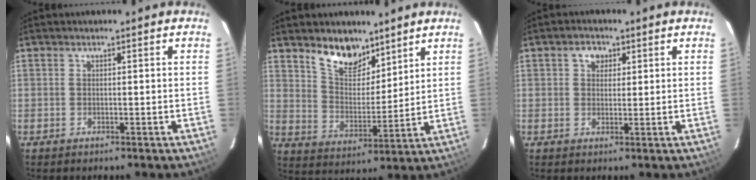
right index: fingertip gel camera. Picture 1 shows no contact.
{"total": 10.1, "force": [7.6, 4.8, 4.6], "torque": [-0.077, -0.003, 0.141]}
{"total": 3.0, "force": [1.2, 2.5, 1.2], "torque": [-0.014, 0.012, 0.020]}